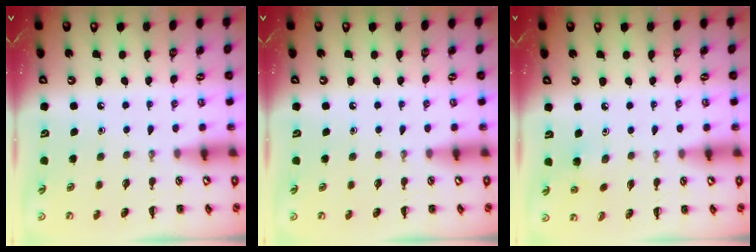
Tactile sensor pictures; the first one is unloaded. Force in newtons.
{"total": 0.0}
{"total": 3.8, "press": 3.6, "slide": 1.2}